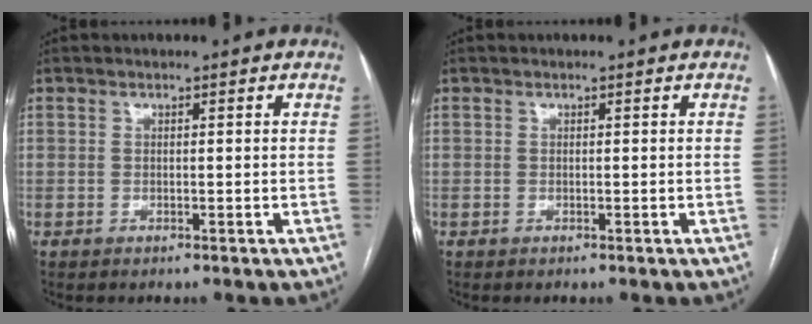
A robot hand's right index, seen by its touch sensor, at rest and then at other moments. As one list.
[{"total": 0.0}]